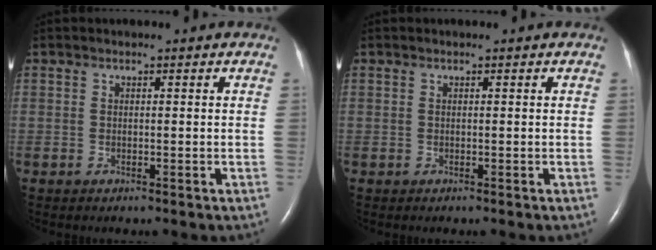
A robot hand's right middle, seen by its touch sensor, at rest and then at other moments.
{"total": 0.0}